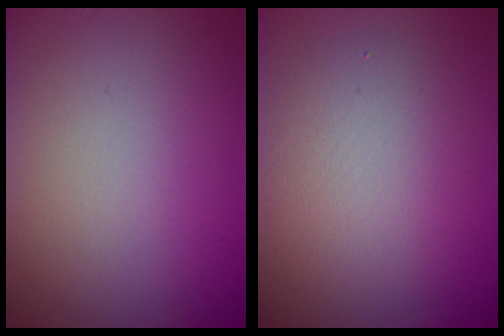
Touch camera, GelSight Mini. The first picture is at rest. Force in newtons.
{"total": 4.3, "press": 4.3, "slide": 0.2}